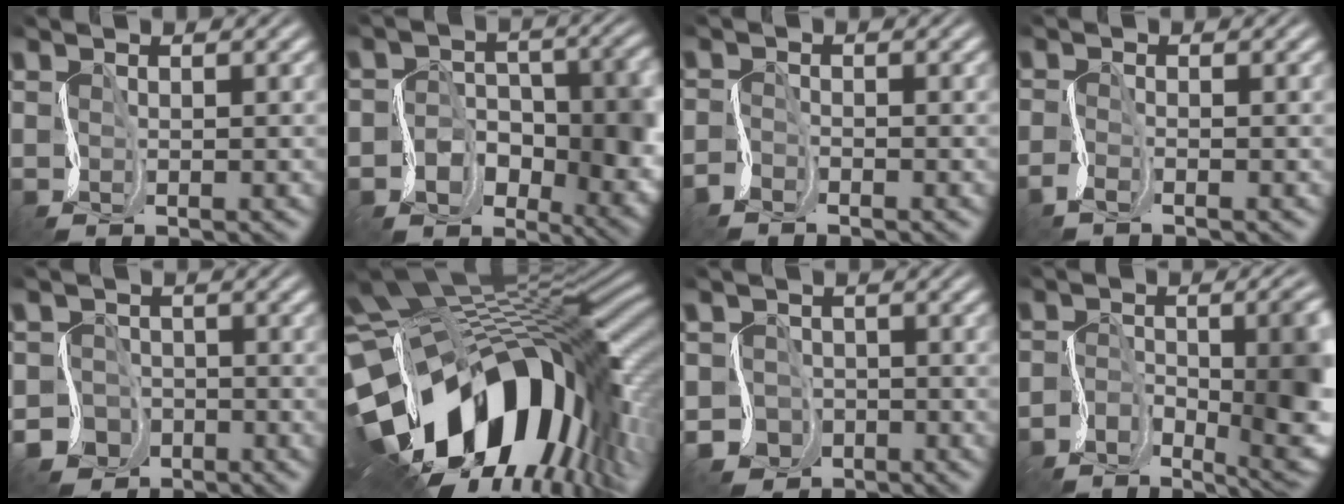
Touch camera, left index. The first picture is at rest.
{"total": 7.7, "force": [-1.7, 5.4, 5.2], "torque": [-0.067, -0.007, -0.029]}
{"total": 1.4, "force": [-1.4, 0.2, 0.2], "torque": [-0.009, -0.002, -0.037]}
{"total": 1.0, "force": [-0.9, -0.1, 0.5], "torque": [-0.019, -0.004, -0.024]}
{"total": 3.4, "force": [-2.0, 2.8, 0.0], "torque": [0.015, 0.007, -0.040]}
{"total": 18.6, "force": [-4.0, 11.3, 14.3], "torque": [-0.267, -0.020, -0.070]}
{"total": 2.5, "force": [-1.3, 2.2, 0.0], "torque": [0.005, 0.004, -0.025]}
{"total": 11.8, "force": [-3.4, 5.3, 9.9], "torque": [-0.146, -0.024, -0.046]}